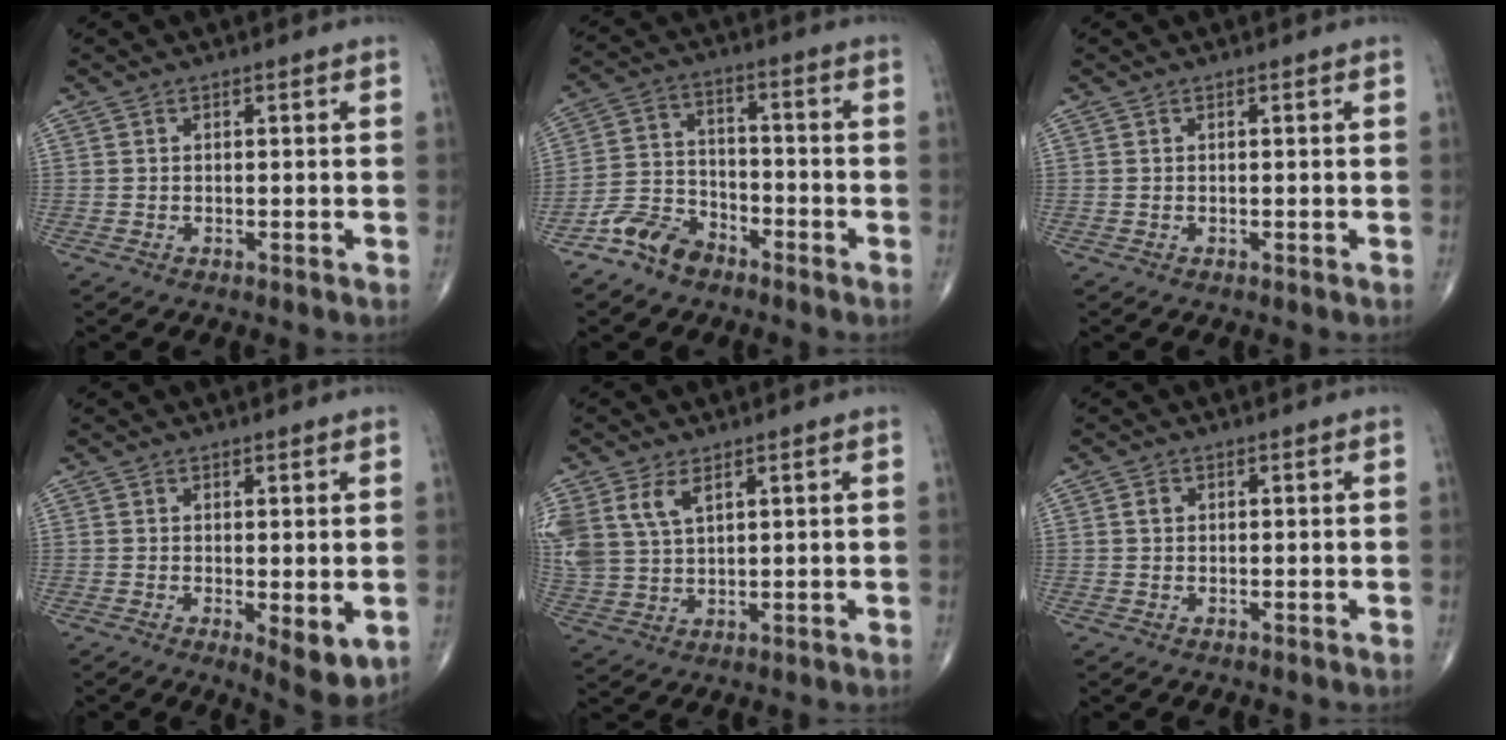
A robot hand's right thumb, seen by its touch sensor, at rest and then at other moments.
{"total": 8.2, "force": [-6.0, 4.7, 3.1], "torque": [-0.049, 0.042, -0.123]}
{"total": 0.0}
{"total": 6.0, "force": [-0.9, 2.1, 5.5], "torque": [-0.076, -0.020, -0.008]}
{"total": 8.9, "force": [4.3, 5.1, 5.9], "torque": [-0.131, -0.004, 0.099]}
{"total": 1.3, "force": [0.3, 1.0, 0.7], "torque": [-0.012, 0.003, 0.005]}